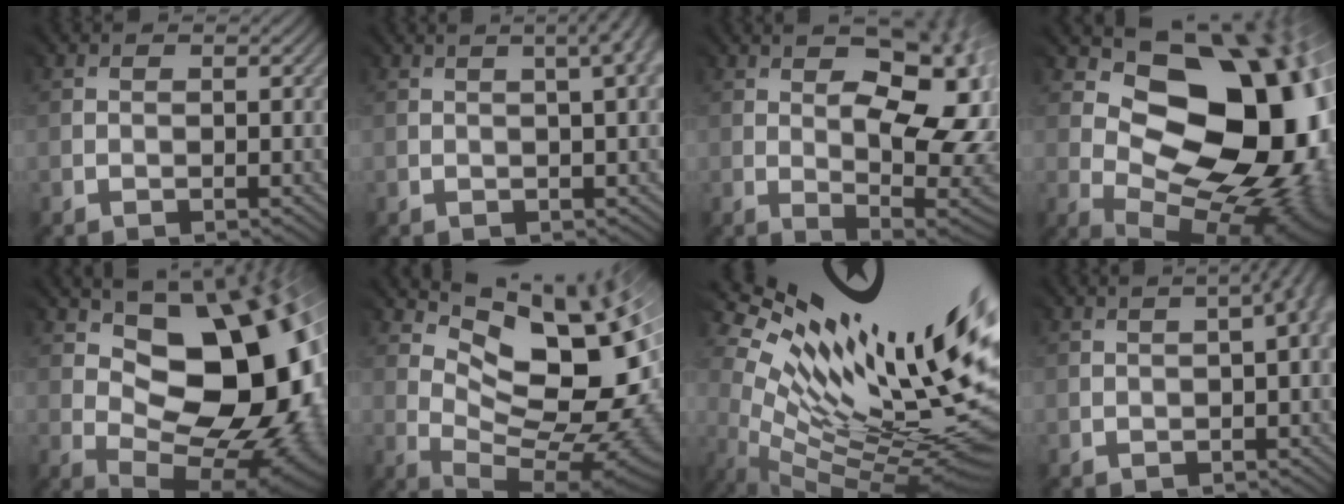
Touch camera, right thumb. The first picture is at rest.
{"total": 4.7, "force": [1.1, 1.5, 4.3], "torque": [-0.021, 0.022, 0.001]}
{"total": 15.6, "force": [1.2, 7.6, 13.5], "torque": [-0.162, 0.036, 0.023]}
{"total": 15.6, "force": [1.6, 10.3, 11.7], "torque": [-0.130, -0.007, 0.046]}
{"total": 17.5, "force": [1.3, 10.4, 14.1], "torque": [-0.148, 0.008, 0.042]}
{"total": 12.3, "force": [3.8, 5.9, 10.0], "torque": [-0.144, 0.009, 0.081]}
{"total": 16.2, "force": [6.1, 5.8, 13.8], "torque": [-0.216, -0.004, 0.136]}
{"total": 4.0, "force": [-0.2, 1.2, 3.8], "torque": [-0.014, 0.014, -0.018]}